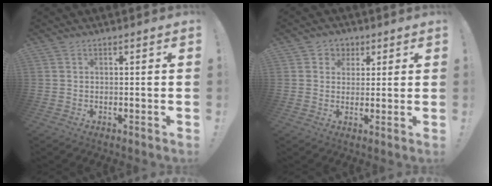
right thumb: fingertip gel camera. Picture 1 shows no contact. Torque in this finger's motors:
{"motor_torque": [-0.11, 0.25, 0.17, 0.01, 0.00]}